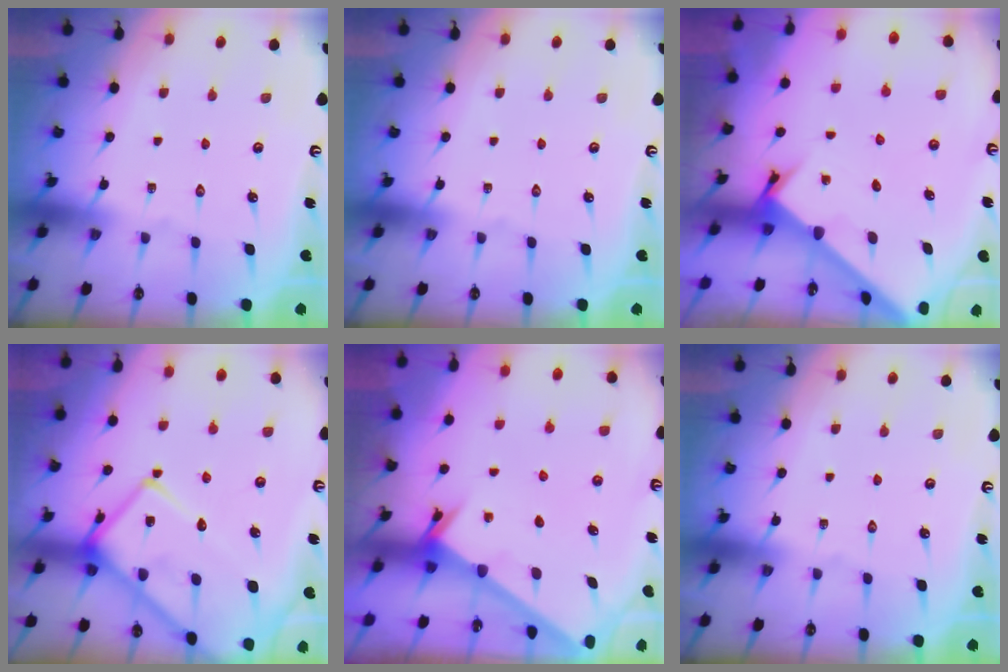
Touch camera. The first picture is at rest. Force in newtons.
{"total": 0.0}
{"total": 2.1, "press": 2.1, "slide": 0.2}
{"total": 17.8, "press": 17.7, "slide": 1.6}
{"total": 2.4, "press": 2.4, "slide": 0.2}
{"total": 0.0}